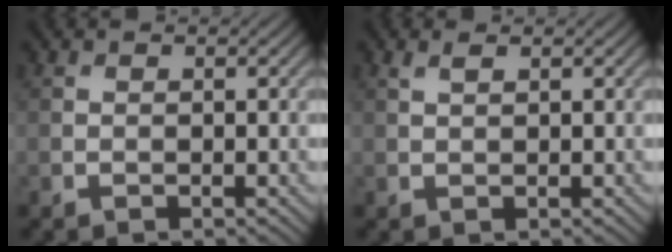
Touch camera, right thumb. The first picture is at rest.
{"total": 1.0, "force": [0.7, 0.3, 0.7], "torque": [-0.020, 0.003, 0.015]}